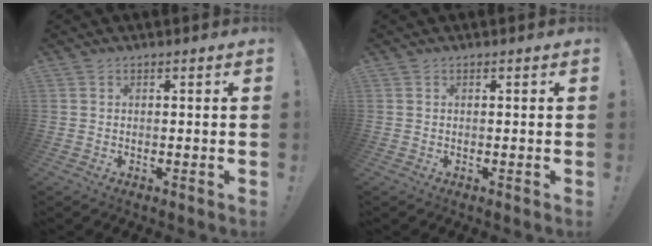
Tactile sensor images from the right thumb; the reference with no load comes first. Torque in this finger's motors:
{"motor_torque": [-0.17, -0.01, -0.08, -0.23, 0.01]}